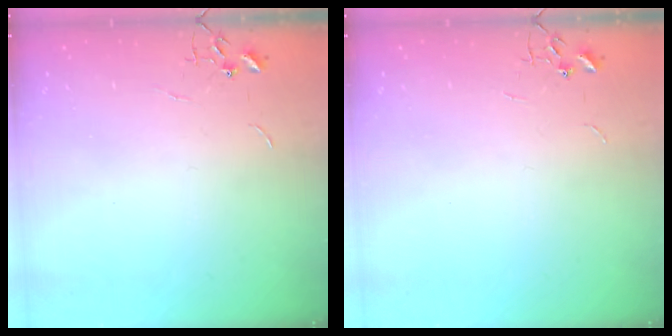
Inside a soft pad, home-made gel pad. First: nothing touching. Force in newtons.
{"total": 0.0}